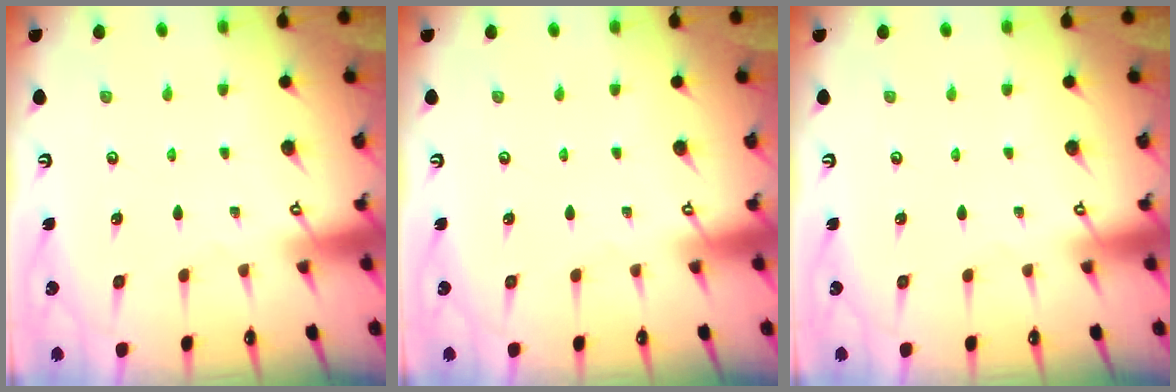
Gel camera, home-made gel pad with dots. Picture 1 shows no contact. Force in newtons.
{"total": 0.0}
{"total": 0.0}